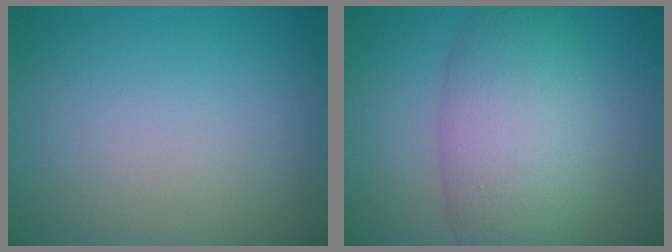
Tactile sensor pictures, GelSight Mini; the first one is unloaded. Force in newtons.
{"total": 7.5, "press": 7.5, "slide": 0.3}